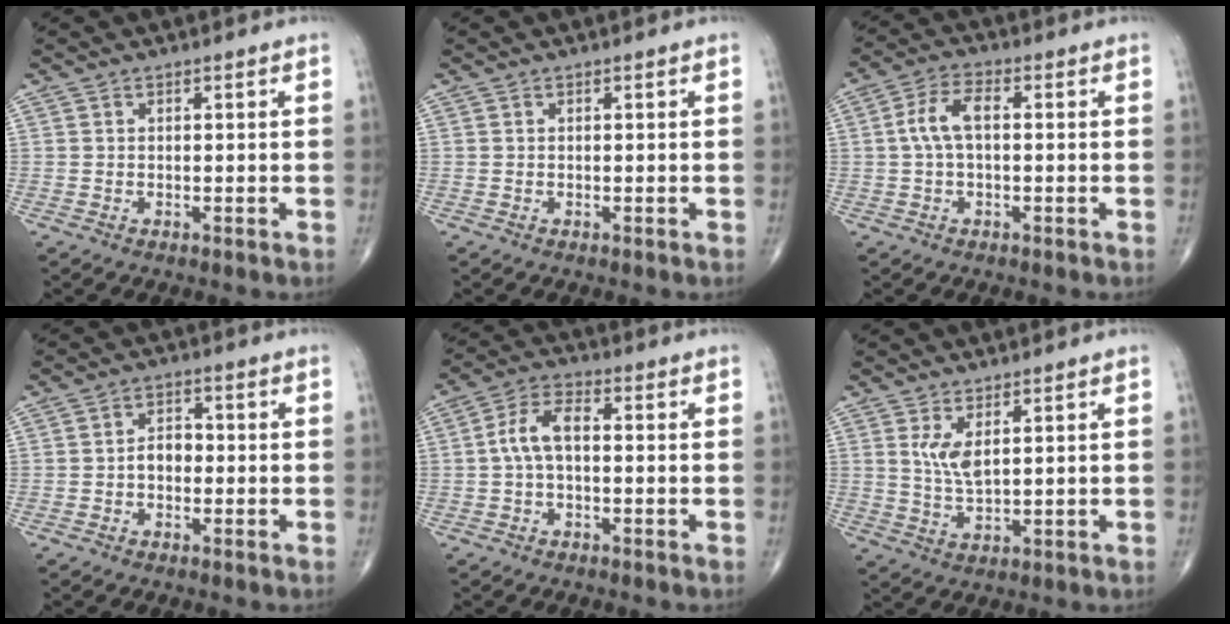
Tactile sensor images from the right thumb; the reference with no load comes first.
{"total": 0.0}
{"total": 6.2, "force": [0.4, 3.1, 5.4], "torque": [-0.108, 0.023, 0.002]}
{"total": 3.5, "force": [-0.8, 2.5, 2.4], "torque": [-0.023, 0.017, -0.020]}
{"total": 6.6, "force": [-0.1, 3.4, 5.7], "torque": [-0.108, 0.026, -0.012]}
{"total": 4.5, "force": [1.8, 1.6, 3.8], "torque": [-0.074, -0.016, 0.042]}